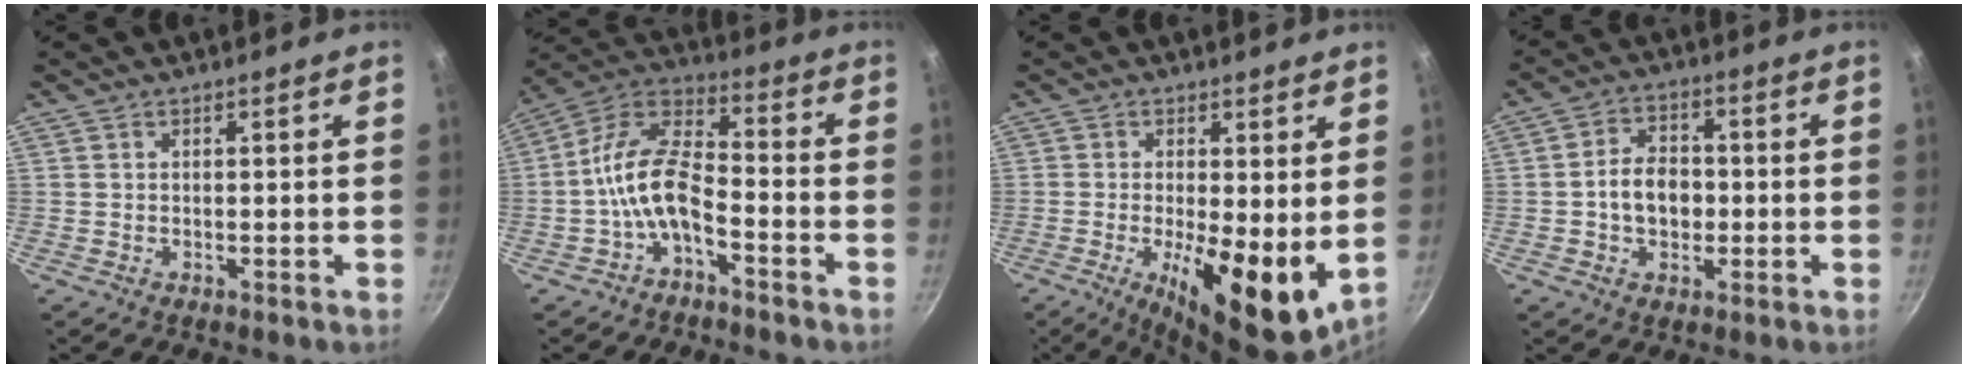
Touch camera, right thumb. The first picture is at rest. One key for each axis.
{"total": 11.0, "fx": -4.4, "fy": 5.3, "fz": 8.6, "tx": -0.166, "ty": 0.055, "tz": -0.098}
{"total": 13.7, "fx": -1.2, "fy": 4.8, "fz": 12.7, "tx": -0.173, "ty": -0.022, "tz": -0.012}
{"total": 7.8, "fx": -0.9, "fy": 5.6, "fz": 5.3, "tx": -0.067, "ty": 0.017, "tz": -0.022}